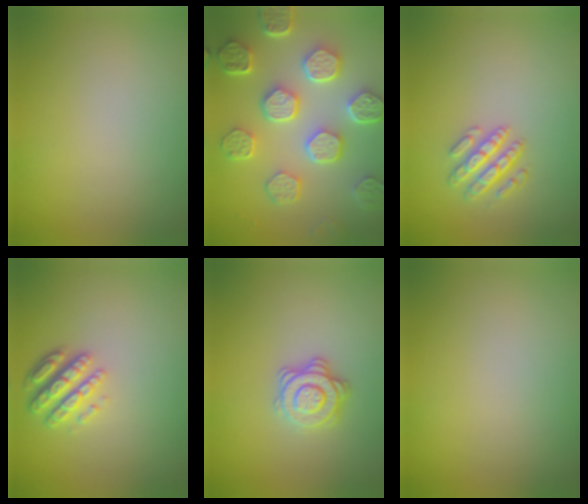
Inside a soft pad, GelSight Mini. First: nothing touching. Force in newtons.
{"total": 7.9, "press": 6.0, "slide": 5.2}
{"total": 2.6, "press": 2.6, "slide": 0.5}
{"total": 3.8, "press": 3.0, "slide": 2.2}
{"total": 2.8, "press": 2.6, "slide": 1.0}
{"total": 0.0}